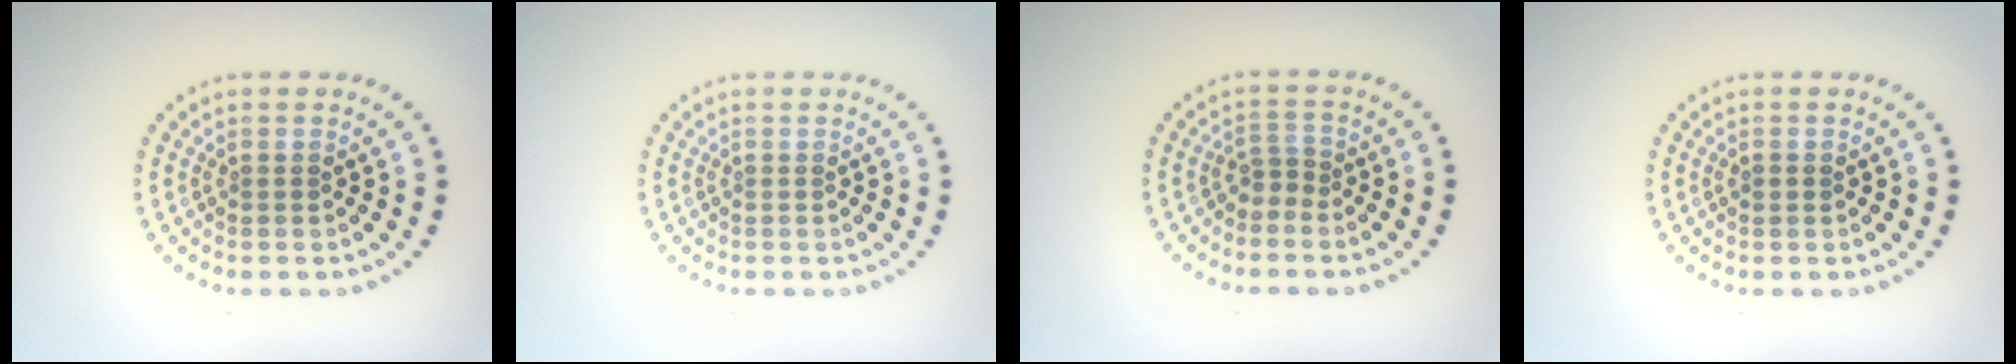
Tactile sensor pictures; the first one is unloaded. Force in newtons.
{"total": 0.0}
{"total": 1.4, "press": 1.0, "slide": 1.0}
{"total": 0.8, "press": 0.8, "slide": 0.1}